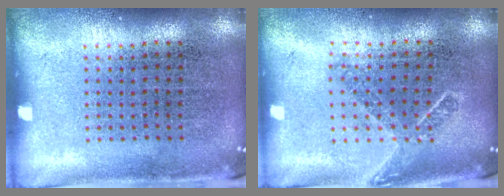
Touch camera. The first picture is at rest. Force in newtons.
{"total": 1.7, "press": 1.3, "slide": 1.1}